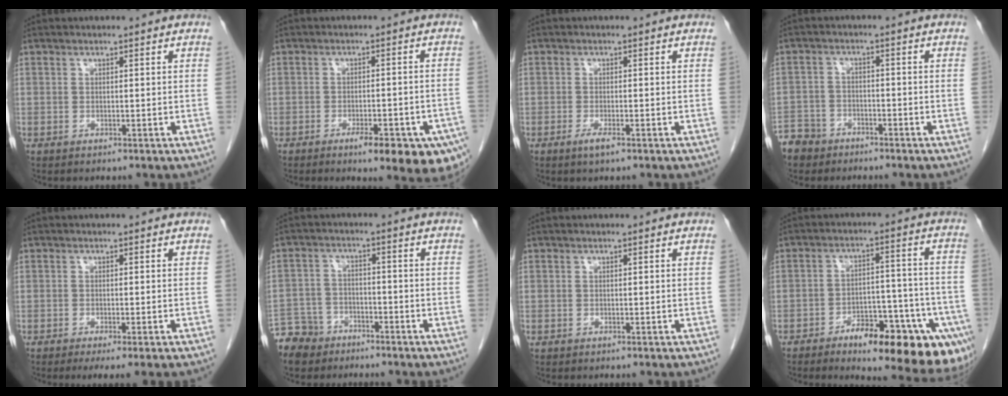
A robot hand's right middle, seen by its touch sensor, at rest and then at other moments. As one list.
[{"total": 12.7, "force": [-7.9, 3.2, 9.4], "torque": [-0.061, 0.008, -0.100]}, {"total": 1.9, "force": [-1.1, 0.3, 1.5], "torque": [-0.032, -0.003, -0.020]}, {"total": 6.5, "force": [-5.1, 4.1, 0.4], "torque": [-0.014, 0.002, -0.095]}, {"total": 5.7, "force": [-3.8, 0.6, 4.2], "torque": [-0.050, -0.014, -0.053]}, {"total": 7.1, "force": [-5.6, 4.3, 0.5], "torque": [-0.014, 0.000, -0.106]}, {"total": 0.0}, {"total": 16.8, "force": [-11.8, 4.6, 11.0], "torque": [-0.062, 0.033, -0.157]}]